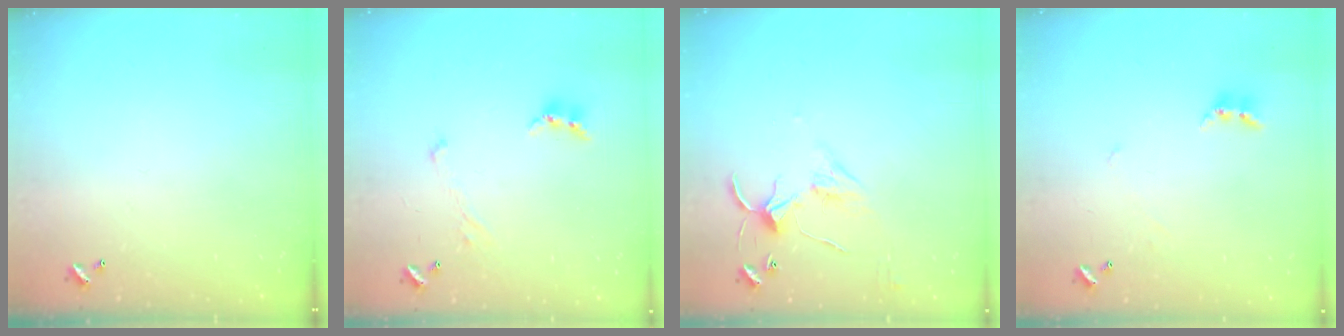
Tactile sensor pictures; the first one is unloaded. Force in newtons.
{"total": 0.8, "press": 0.7, "slide": 0.4}
{"total": 4.2, "press": 4.1, "slide": 0.5}
{"total": 0.7, "press": 0.6, "slide": 0.5}